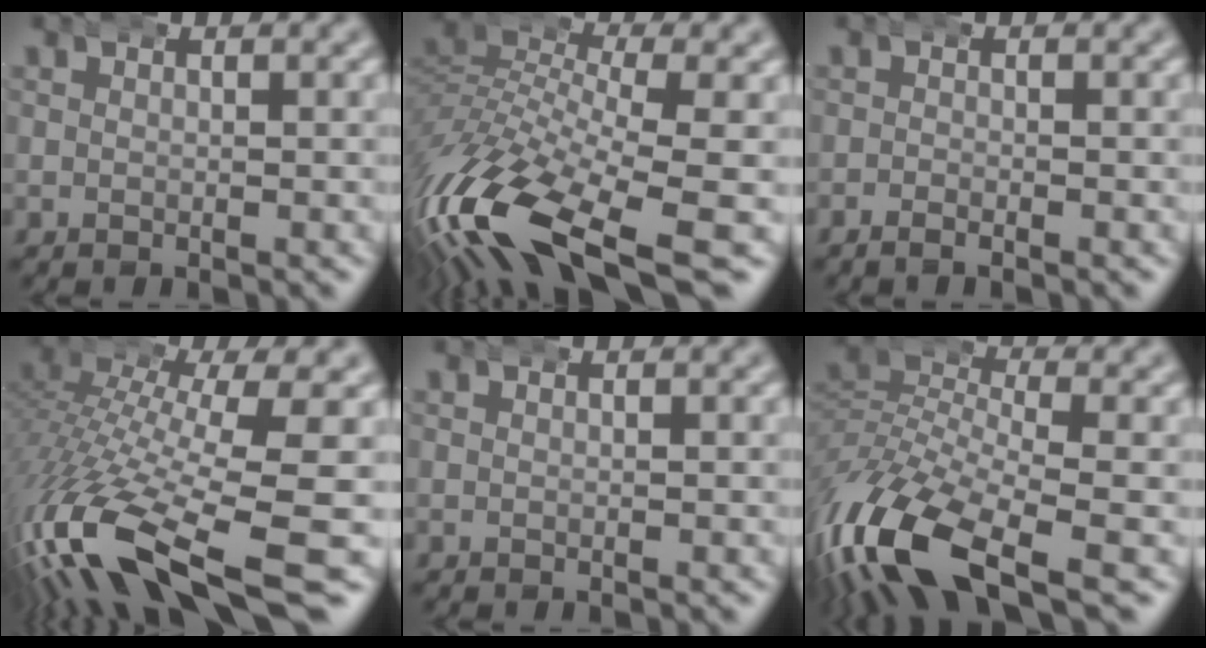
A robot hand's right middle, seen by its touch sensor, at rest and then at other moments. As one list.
[{"total": 10.5, "force": [-5.1, 5.0, 7.8], "torque": [-0.180, -0.041, -0.066]}, {"total": 1.0, "force": [-0.9, 0.2, 0.3], "torque": [-0.006, 0.002, -0.020]}, {"total": 12.0, "force": [-6.2, 4.9, 9.1], "torque": [-0.207, -0.047, -0.076]}, {"total": 0.0}, {"total": 9.4, "force": [-4.1, 5.1, 6.7], "torque": [-0.169, -0.042, -0.053]}]